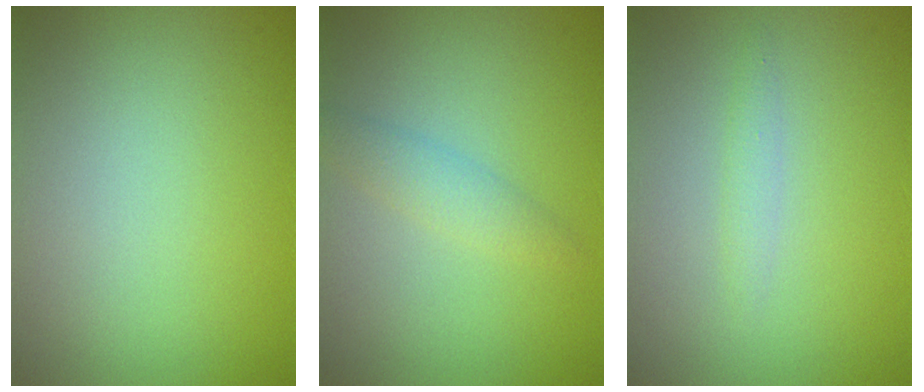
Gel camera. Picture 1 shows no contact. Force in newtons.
{"total": 1.8, "press": 1.8, "slide": 0.0}
{"total": 1.0, "press": 1.0, "slide": 0.0}